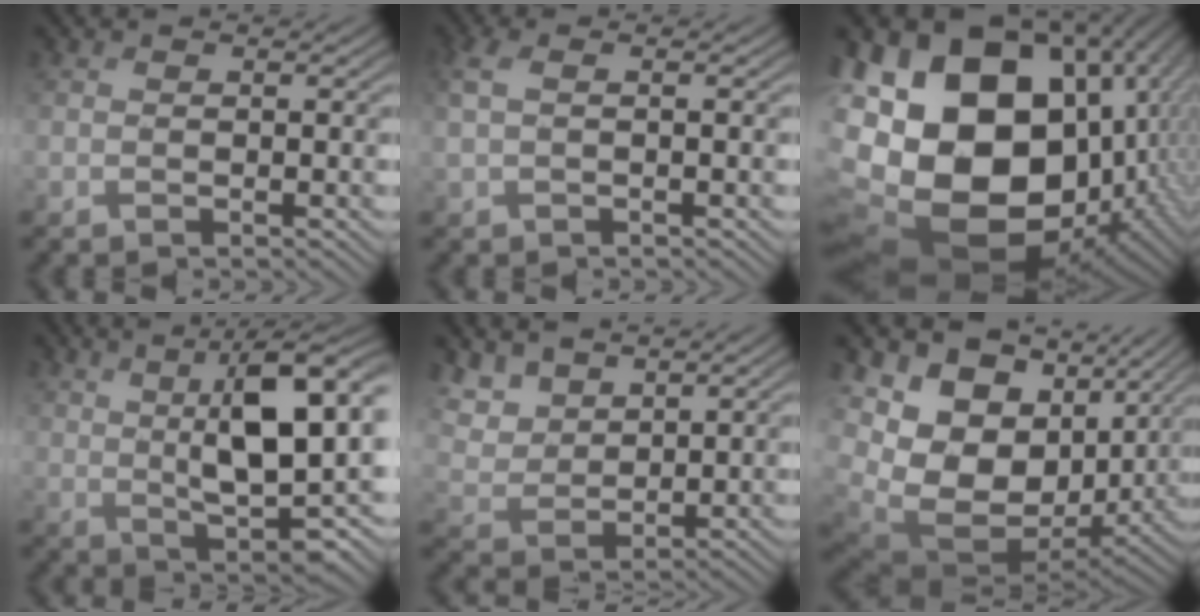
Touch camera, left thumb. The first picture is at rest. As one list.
[{"total": 2.0, "force": [0.7, 0.2, 1.9], "torque": [-0.047, 0.008, 0.011]}, {"total": 23.0, "force": [0.2, 15.6, 16.9], "torque": [-0.351, -0.021, 0.031]}, {"total": 13.4, "force": [3.9, 4.7, 11.9], "torque": [-0.190, 0.006, 0.065]}, {"total": 6.3, "force": [5.3, 2.7, 2.3], "torque": [-0.072, -0.008, 0.121]}, {"total": 17.7, "force": [3.0, 12.5, 12.2], "torque": [-0.263, -0.033, 0.106]}]